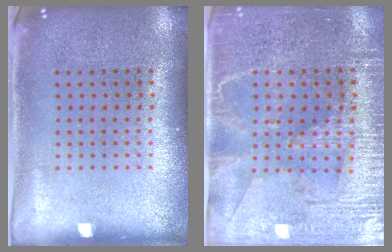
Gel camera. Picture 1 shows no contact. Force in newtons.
{"total": 3.3, "press": 3.0, "slide": 1.4}